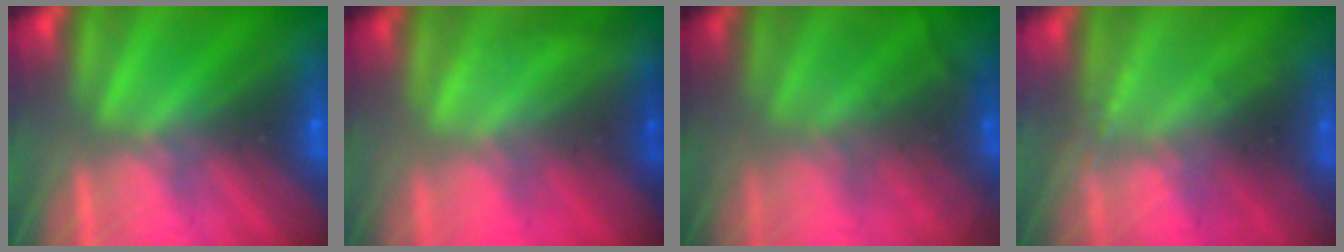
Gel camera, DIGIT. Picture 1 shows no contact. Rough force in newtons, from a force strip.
{"total": 1.5}
{"total": 7.4}
{"total": 2.1}